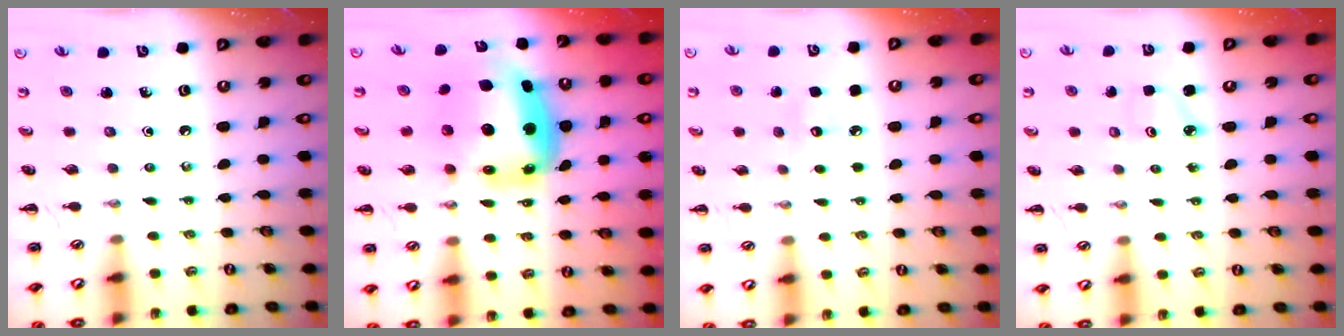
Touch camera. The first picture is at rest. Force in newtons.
{"total": 9.0, "press": 8.6, "slide": 2.6}
{"total": 6.0, "press": 5.7, "slide": 1.6}
{"total": 2.4, "press": 2.3, "slide": 0.7}